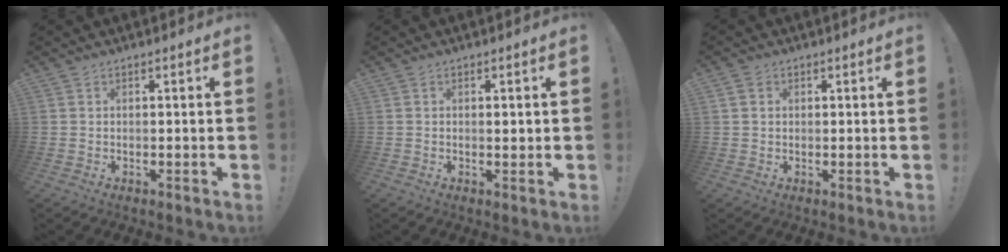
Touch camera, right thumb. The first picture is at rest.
{"total": 0.8, "force": [0.1, 0.5, 0.6], "torque": [0.003, -0.002, -0.001]}
{"total": 2.3, "force": [0.7, 2.0, 0.9], "torque": [-0.011, 0.002, 0.013]}